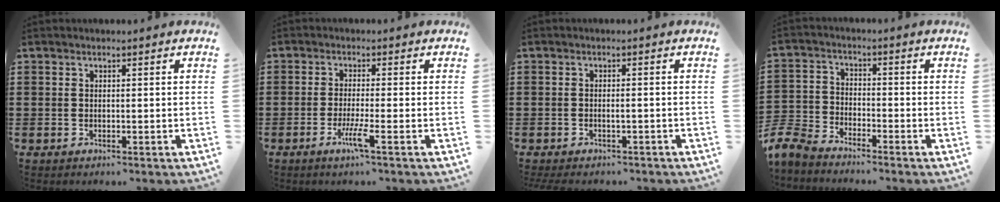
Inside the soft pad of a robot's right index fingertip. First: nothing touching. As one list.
[{"total": 4.1, "force": [-2.1, -0.1, 3.5], "torque": [-0.072, -0.017, -0.041]}, {"total": 1.2, "force": [-1.0, 0.3, 0.7], "torque": [-0.018, -0.005, -0.018]}, {"total": 5.6, "force": [-5.4, 1.0, 0.9], "torque": [-0.050, -0.003, -0.117]}]